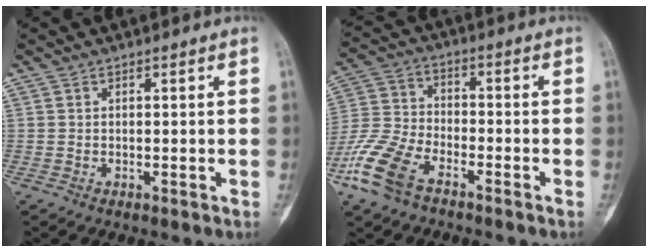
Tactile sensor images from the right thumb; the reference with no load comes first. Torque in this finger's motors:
{"motor_torque": [0.25, 0.23, 1.15, -0.41, 0.13]}